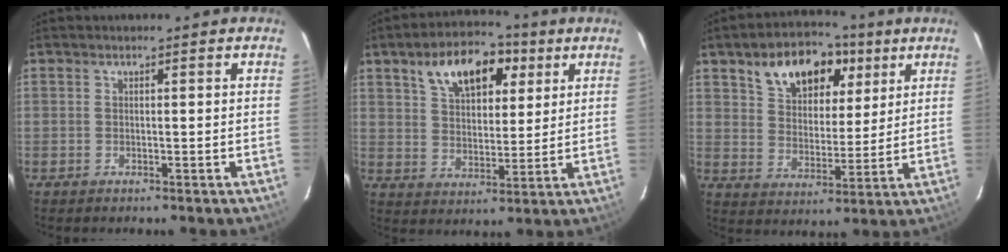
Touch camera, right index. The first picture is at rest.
{"total": 13.8, "force": [7.1, 7.5, 9.2], "torque": [-0.161, 0.031, 0.119]}
{"total": 15.0, "force": [8.2, 8.9, 9.0], "torque": [-0.164, 0.040, 0.142]}